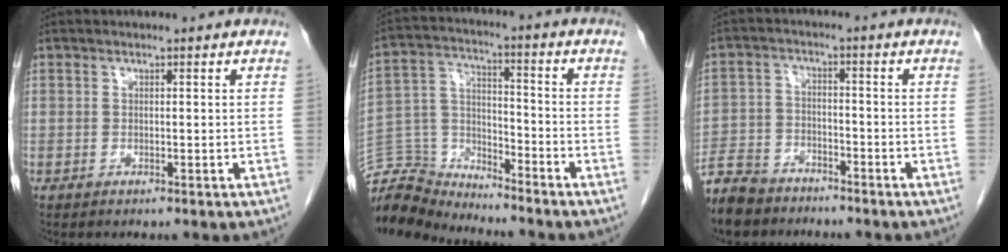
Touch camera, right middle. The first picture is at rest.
{"total": 9.9, "force": [-9.8, 0.4, -1.2], "torque": [0.019, 0.032, -0.192]}
{"total": 8.5, "force": [-7.3, 3.7, 2.2], "torque": [-0.049, -0.012, -0.134]}